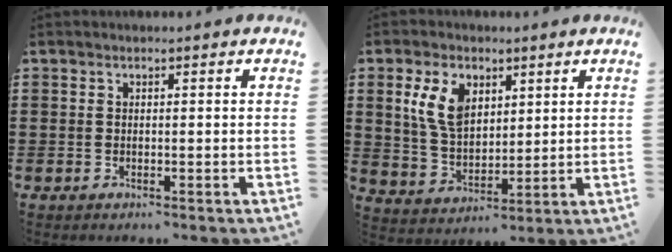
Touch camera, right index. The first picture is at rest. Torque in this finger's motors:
{"motor_torque": [0.43, 0.19, 0.30, 0.06]}